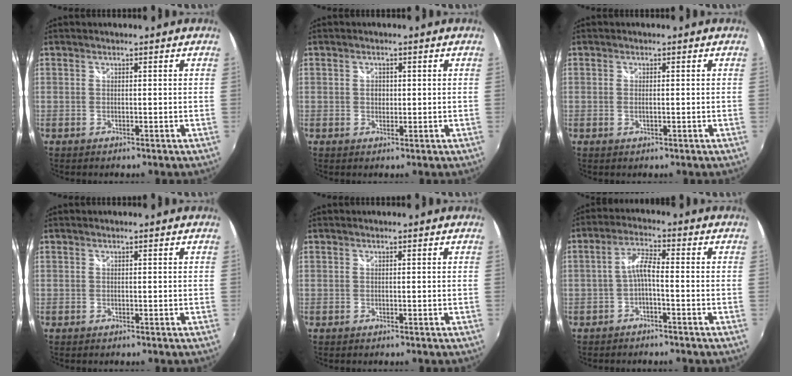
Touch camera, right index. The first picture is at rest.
{"total": 1.5, "force": [-0.1, 1.4, 0.6], "torque": [-0.009, 0.002, -0.003]}
{"total": 1.2, "force": [-0.1, 0.5, 1.1], "torque": [-0.021, -0.002, -0.002]}
{"total": 0.0}
{"total": 0.0}
{"total": 3.8, "force": [-1.8, 0.5, 3.3], "torque": [-0.073, 0.010, -0.035]}